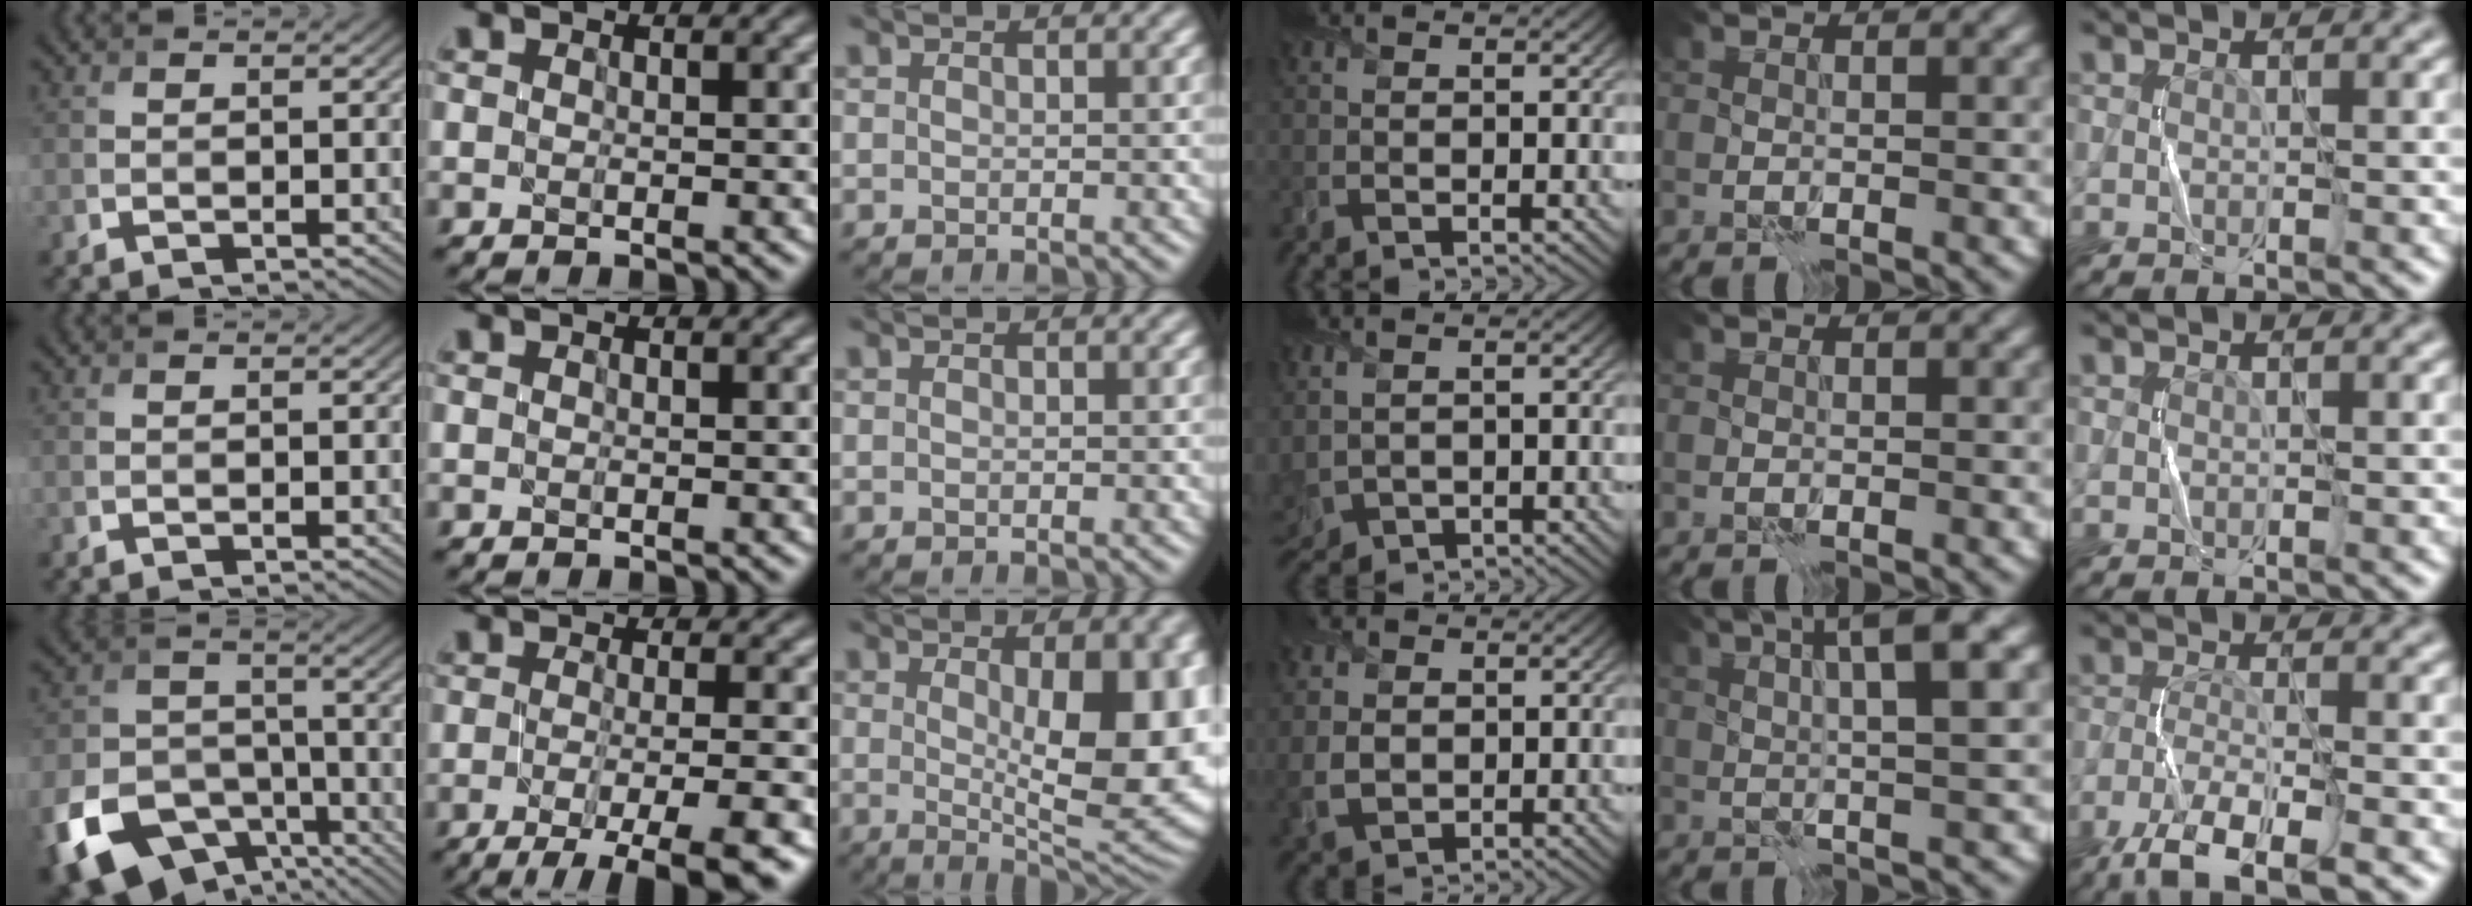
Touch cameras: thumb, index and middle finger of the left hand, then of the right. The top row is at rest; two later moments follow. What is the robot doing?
{"motion": "fold", "object": "shorts"}